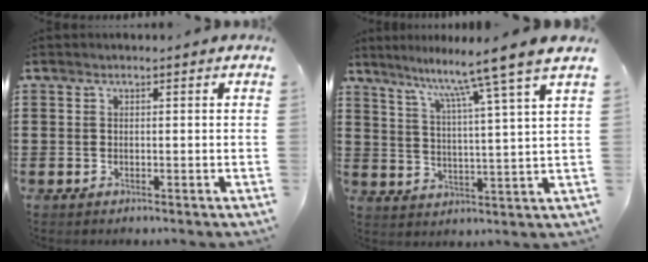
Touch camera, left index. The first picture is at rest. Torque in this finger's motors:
{"motor_torque": [1.47, -0.66, 0.84, 0.21]}